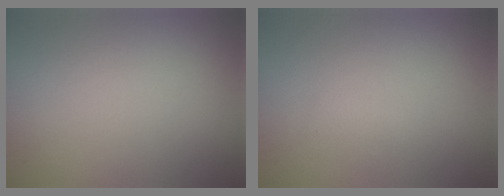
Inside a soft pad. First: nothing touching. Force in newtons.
{"total": 0.9, "press": 0.9, "slide": 0.1}